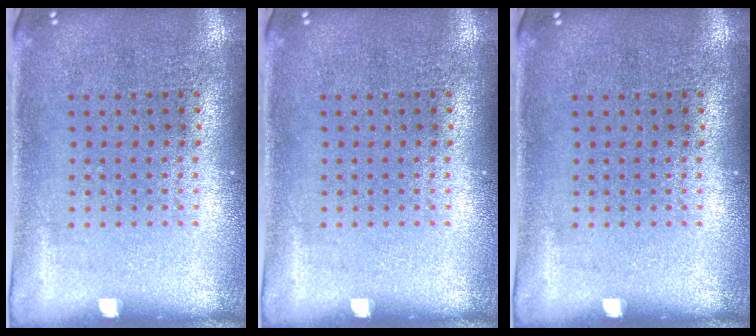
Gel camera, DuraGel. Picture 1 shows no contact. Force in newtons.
{"total": 0.0}
{"total": 0.0}